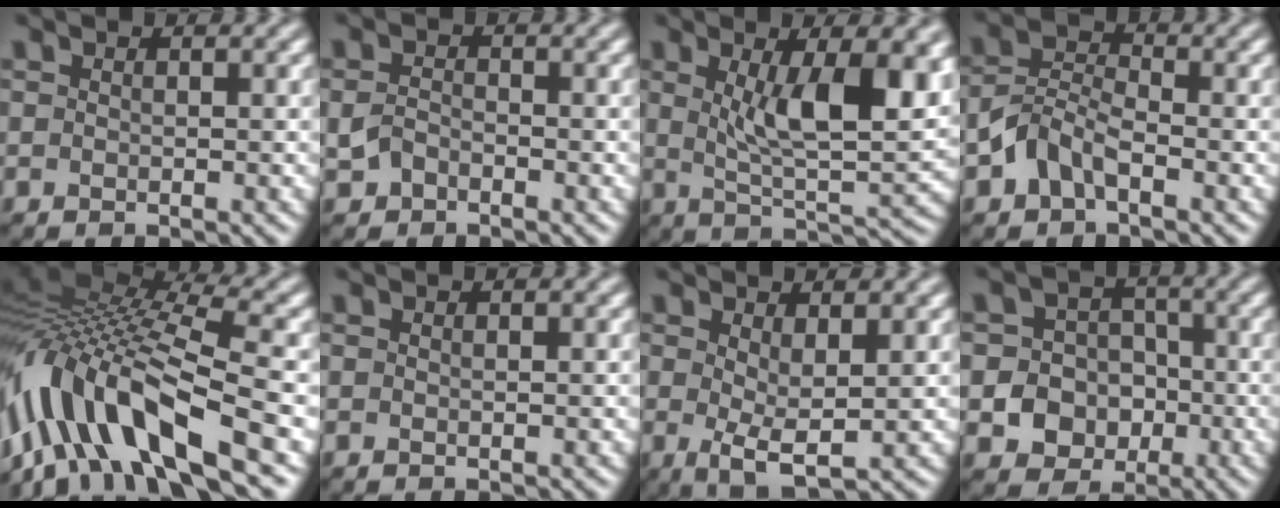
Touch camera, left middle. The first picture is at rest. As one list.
[{"total": 1.5, "force": [-0.8, 1.0, 0.7], "torque": [-0.017, 0.005, -0.020]}, {"total": 9.5, "force": [2.2, 3.0, 8.7], "torque": [-0.138, -0.011, 0.042]}, {"total": 3.8, "force": [-1.8, 2.3, 2.4], "torque": [-0.050, 0.012, -0.045]}, {"total": 12.8, "force": [-5.4, 4.8, 10.5], "torque": [-0.200, 0.015, -0.104]}, {"total": 0.0}, {"total": 3.0, "force": [0.4, 0.8, 2.8], "torque": [-0.051, -0.008, 0.010]}, {"total": 7.1, "force": [-2.2, 6.4, 2.2], "torque": [-0.023, 0.000, -0.059]}]